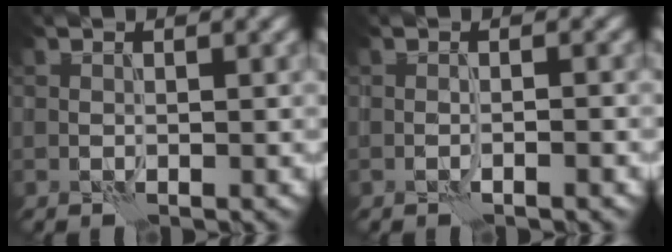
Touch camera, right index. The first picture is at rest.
{"total": 1.0, "force": [-0.7, 0.0, 0.7], "torque": [-0.011, 0.005, -0.014]}